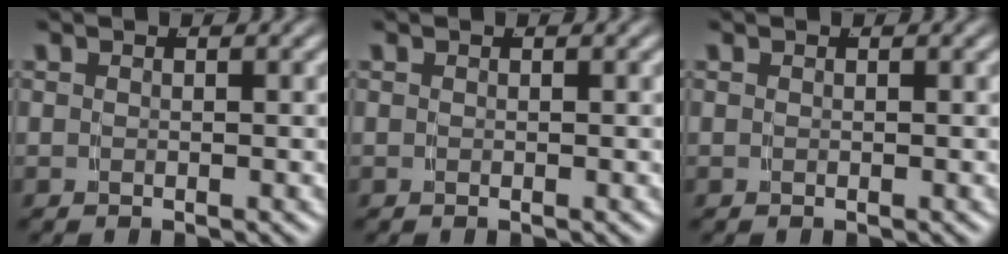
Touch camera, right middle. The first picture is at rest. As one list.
[{"total": 0.0}, {"total": 0.0}]